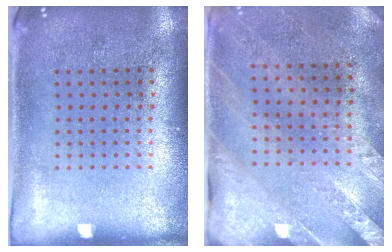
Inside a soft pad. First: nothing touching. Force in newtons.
{"total": 2.5, "press": 2.1, "slide": 1.4}